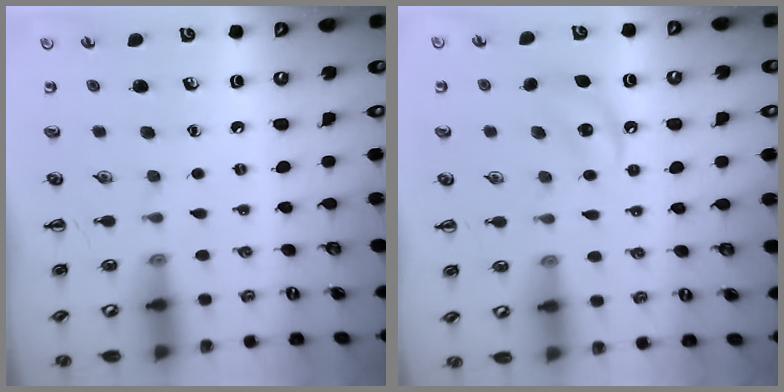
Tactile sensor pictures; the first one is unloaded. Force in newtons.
{"total": 6.3, "press": 6.1, "slide": 1.8}